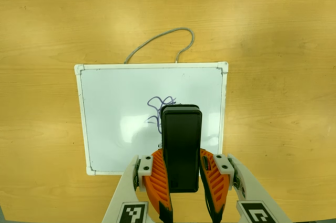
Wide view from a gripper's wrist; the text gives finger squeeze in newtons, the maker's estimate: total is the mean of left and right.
{"total": 9.1, "left": 6.8, "right": 11.4}